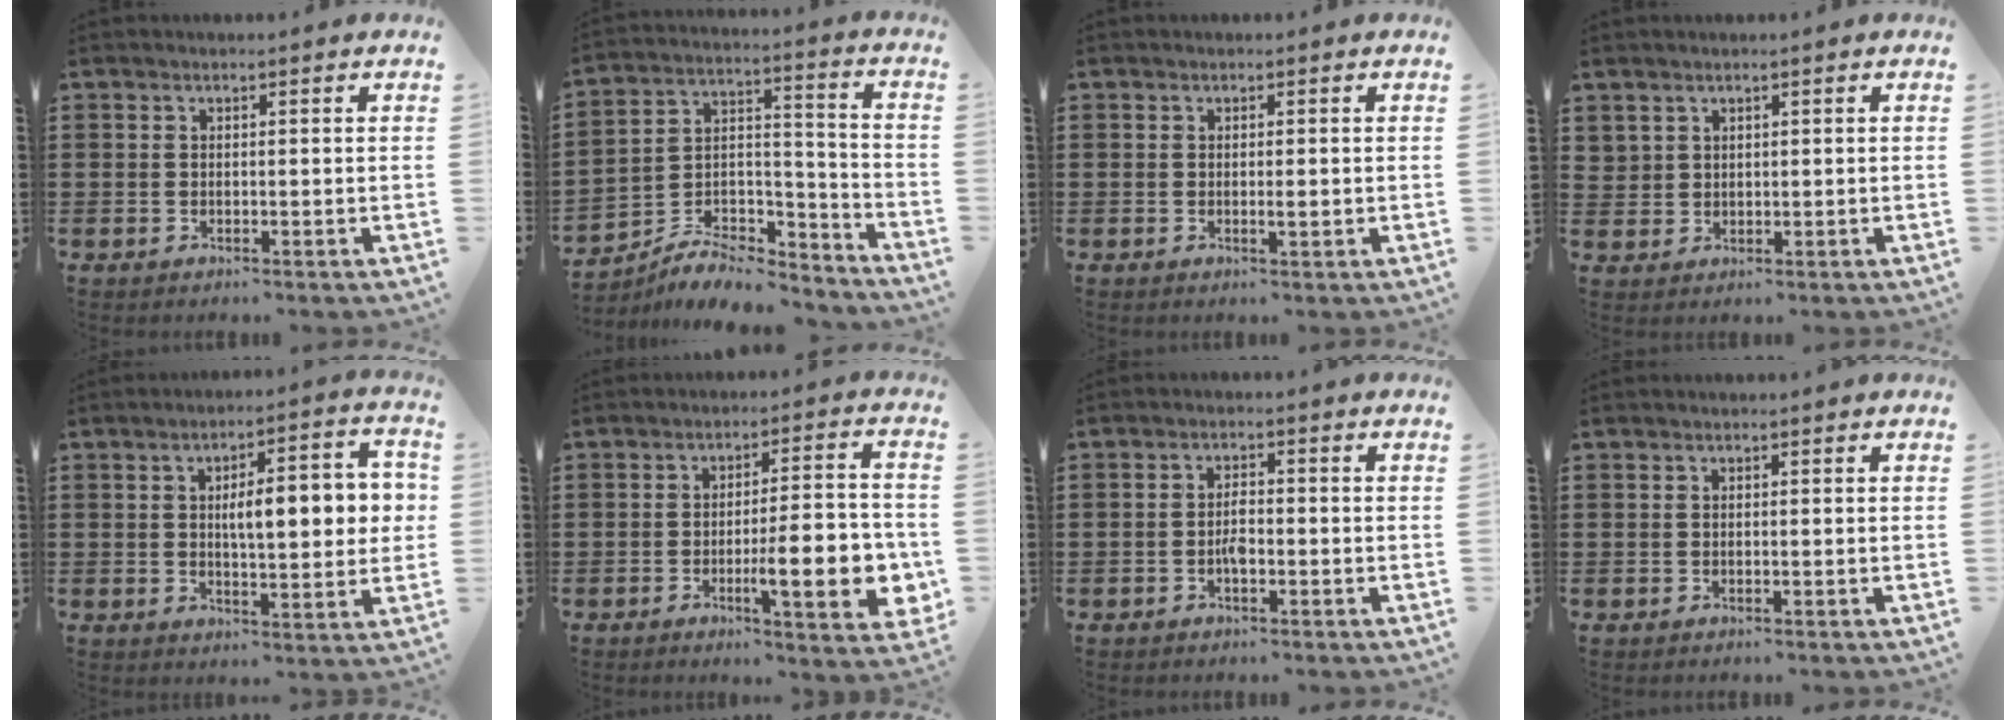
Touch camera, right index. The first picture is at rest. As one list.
[{"total": 8.1, "force": [-7.0, 3.1, 2.7], "torque": [-0.049, 0.021, -0.134]}, {"total": 1.2, "force": [-0.1, 0.3, 1.1], "torque": [-0.020, -0.002, -0.002]}, {"total": 1.9, "force": [1.5, 1.1, 0.1], "torque": [-0.008, 0.005, 0.030]}, {"total": 8.3, "force": [1.1, 2.8, 7.7], "torque": [-0.122, -0.001, 0.011]}, {"total": 11.5, "force": [-3.3, 2.7, 10.7], "torque": [-0.160, -0.007, -0.054]}, {"total": 2.5, "force": [-0.9, 0.9, 2.2], "torque": [-0.050, 0.000, -0.018]}, {"total": 0.0}]